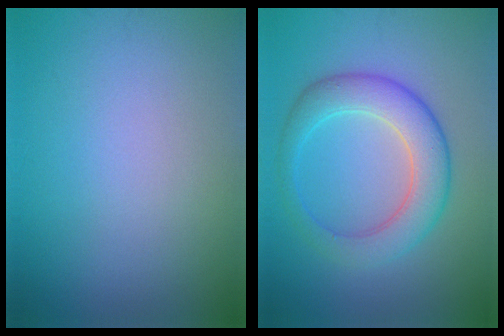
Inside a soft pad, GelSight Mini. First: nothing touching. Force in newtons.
{"total": 5.4, "press": 5.4, "slide": 0.3}